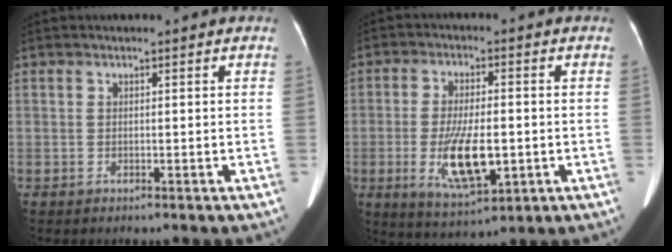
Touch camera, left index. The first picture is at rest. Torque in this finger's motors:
{"motor_torque": [0.95, 0.23, 0.47, 0.21]}